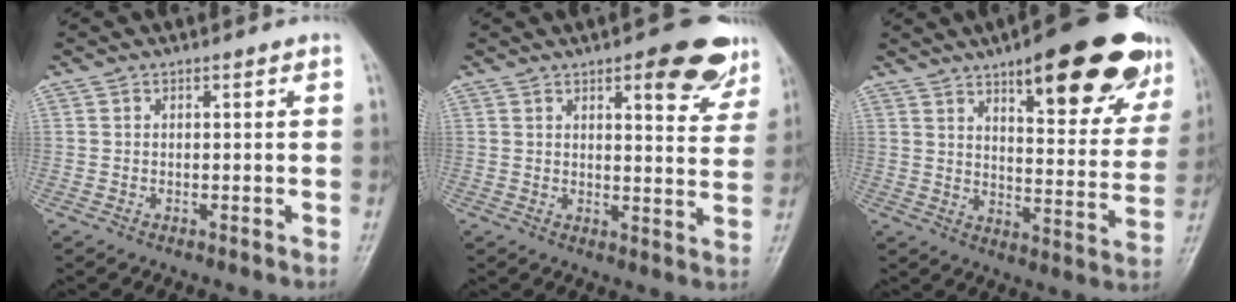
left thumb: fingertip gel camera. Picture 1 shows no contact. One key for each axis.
{"total": 9.6, "fx": 5.6, "fy": 3.4, "fz": 7.0, "tx": -0.057, "ty": -0.024, "tz": 0.066}
{"total": 24.7, "fx": 14.8, "fy": 7.7, "fz": 18.2, "tx": -0.205, "ty": -0.051, "tz": 0.202}